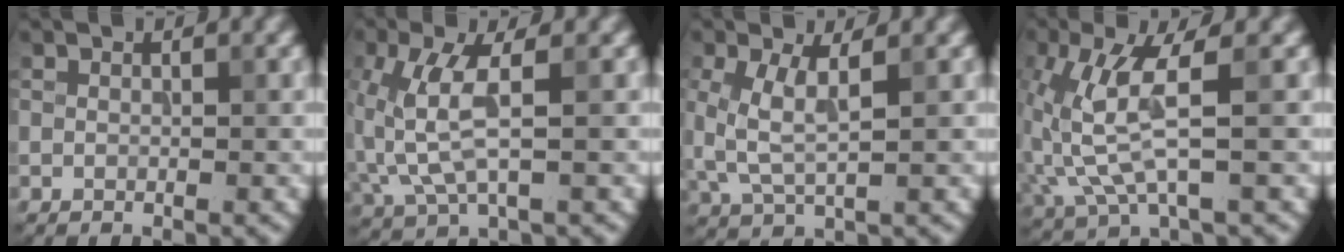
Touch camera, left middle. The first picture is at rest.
{"total": 4.5, "force": [0.4, 1.5, 4.3], "torque": [-0.117, 0.000, 0.011]}
{"total": 3.6, "force": [0.6, 1.1, 3.3], "torque": [-0.084, 0.002, 0.015]}
{"total": 5.5, "force": [0.2, 1.2, 5.3], "torque": [-0.137, -0.003, 0.010]}